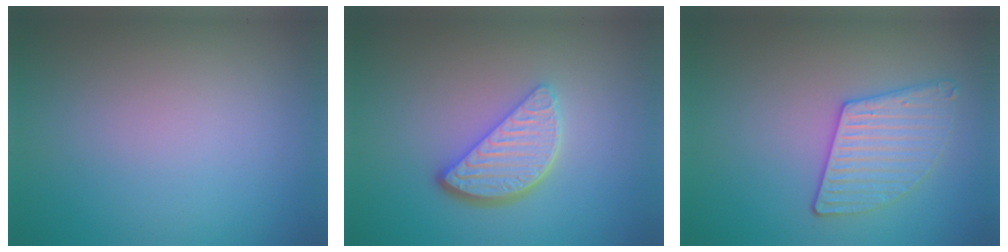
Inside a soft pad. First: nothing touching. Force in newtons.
{"total": 4.0, "press": 3.2, "slide": 2.4}
{"total": 3.0, "press": 2.9, "slide": 0.4}